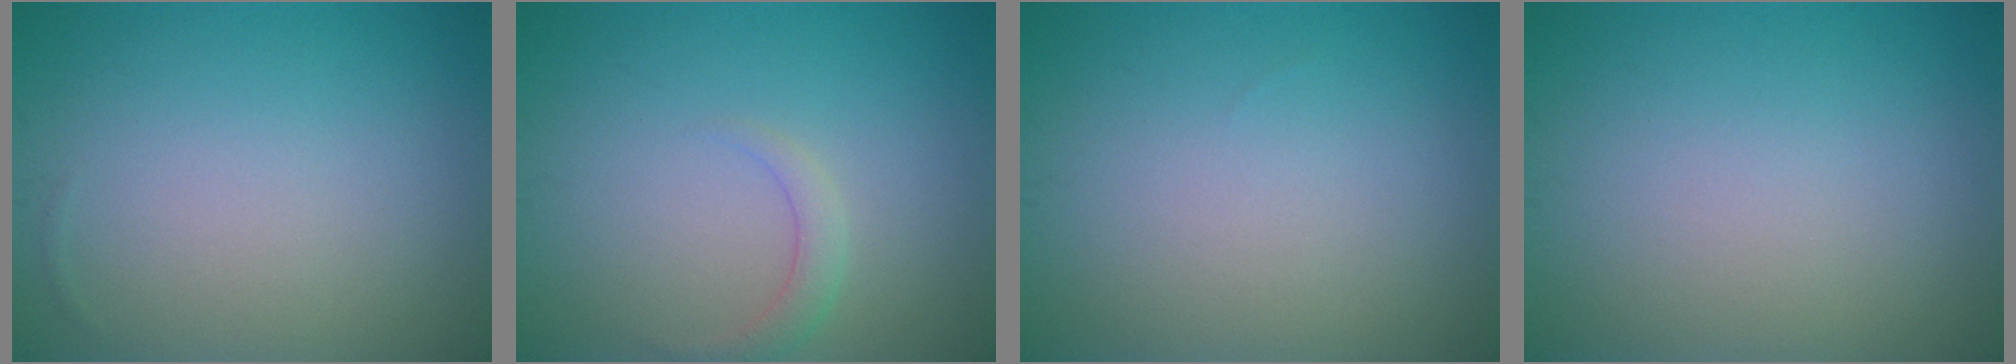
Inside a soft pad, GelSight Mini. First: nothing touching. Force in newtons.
{"total": 1.5, "press": 1.5, "slide": 0.1}
{"total": 0.0}
{"total": 0.0}